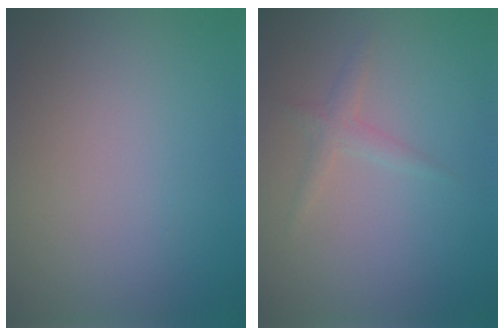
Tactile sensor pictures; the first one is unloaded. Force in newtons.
{"total": 1.4, "press": 1.4, "slide": 0.0}